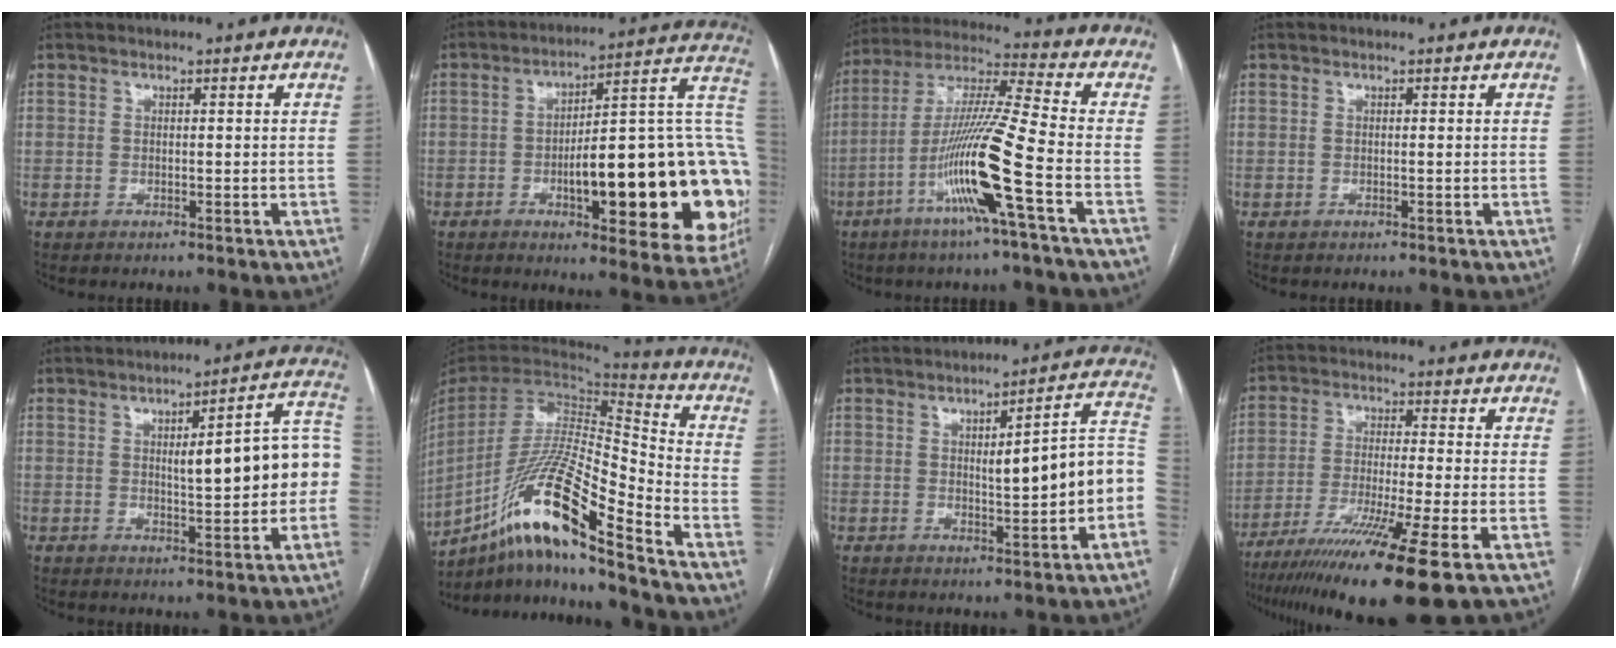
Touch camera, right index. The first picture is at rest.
{"total": 28.3, "force": [-4.7, 6.3, 27.2], "torque": [-0.275, 0.024, -0.054]}
{"total": 15.0, "force": [-5.7, -1.5, 13.8], "torque": [-0.274, -0.006, -0.111]}
{"total": 0.0}
{"total": 12.3, "force": [-0.1, 2.3, 12.0], "torque": [-0.147, 0.033, 0.000]}
{"total": 20.0, "force": [-13.6, 0.7, 14.6], "torque": [-0.307, -0.016, -0.254]}
{"total": 11.3, "force": [-1.2, 1.5, 11.1], "torque": [-0.133, 0.027, -0.013]}
{"total": 16.7, "force": [-10.6, -0.7, 12.9], "torque": [-0.209, -0.047, -0.179]}